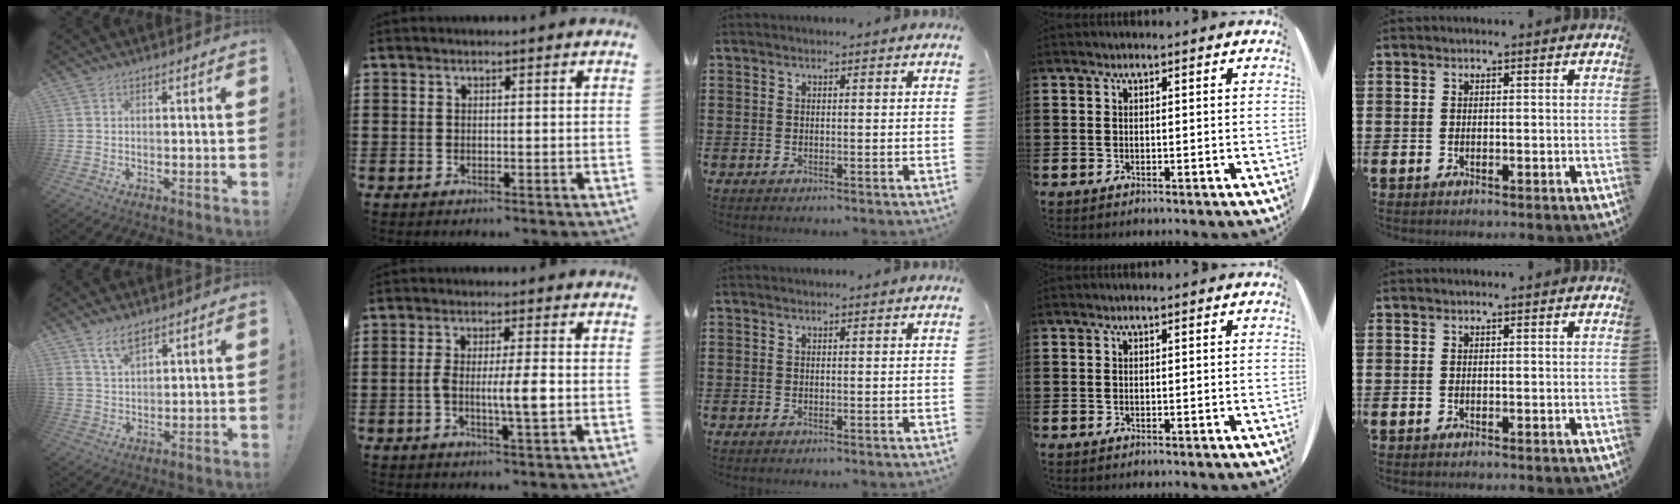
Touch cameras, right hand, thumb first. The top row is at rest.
{"thumb": {"total": 6.5, "force": [4.7, 2.7, 3.6], "torque": [-0.071, -0.016, 0.088]}, "index": {"total": 5.6, "force": [-0.8, 0.6, 5.5], "torque": [-0.105, -0.004, -0.022]}}